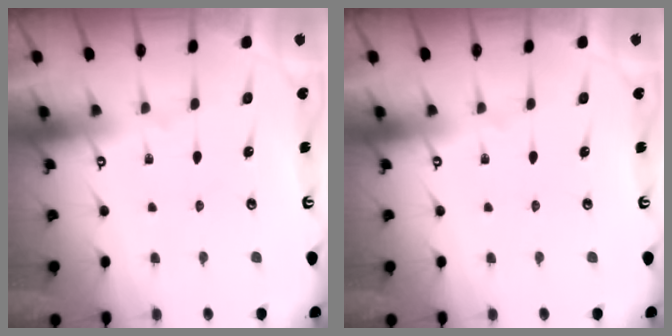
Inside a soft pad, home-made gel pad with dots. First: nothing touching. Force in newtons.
{"total": 0.0}